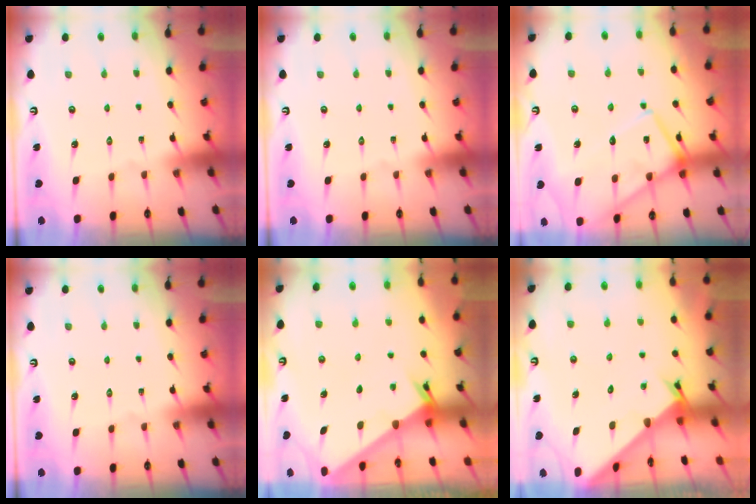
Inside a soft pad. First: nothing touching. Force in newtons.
{"total": 0.0}
{"total": 13.1, "press": 13.1, "slide": 1.3}
{"total": 0.0}
{"total": 2.6, "press": 2.6, "slide": 0.2}
{"total": 2.2, "press": 2.2, "slide": 0.1}